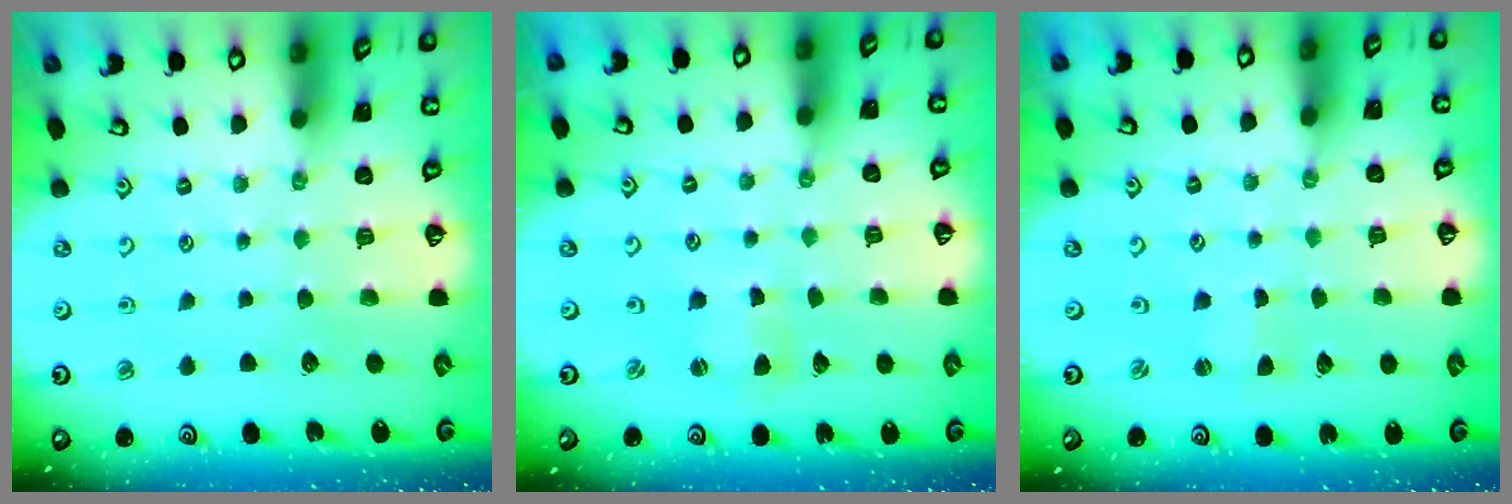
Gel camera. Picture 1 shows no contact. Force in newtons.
{"total": 2.1, "press": 2.1, "slide": 0.3}
{"total": 0.0}